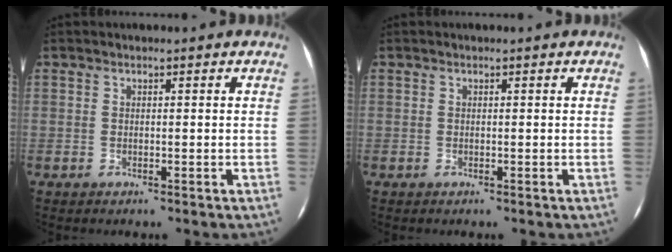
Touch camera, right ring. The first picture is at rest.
{"total": 0.0}